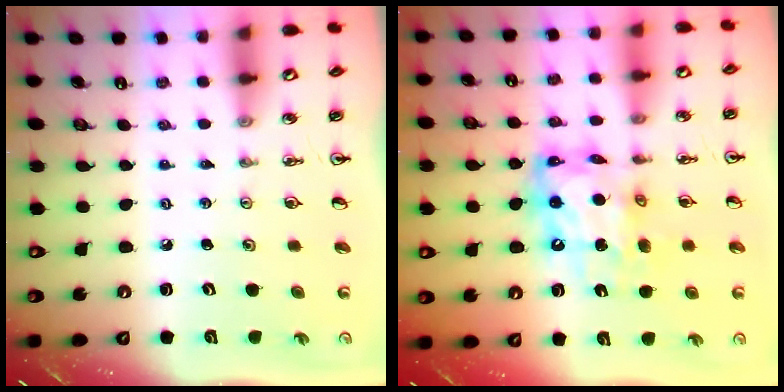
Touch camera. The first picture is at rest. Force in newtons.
{"total": 12.4, "press": 12.3, "slide": 1.1}